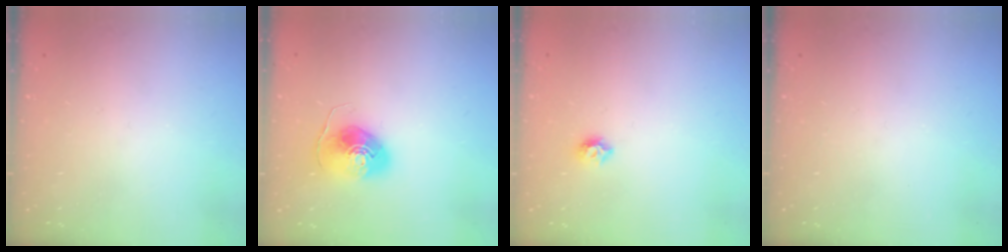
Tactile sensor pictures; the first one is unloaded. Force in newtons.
{"total": 8.5, "press": 8.4, "slide": 1.2}
{"total": 6.0, "press": 5.9, "slide": 0.7}
{"total": 0.0}